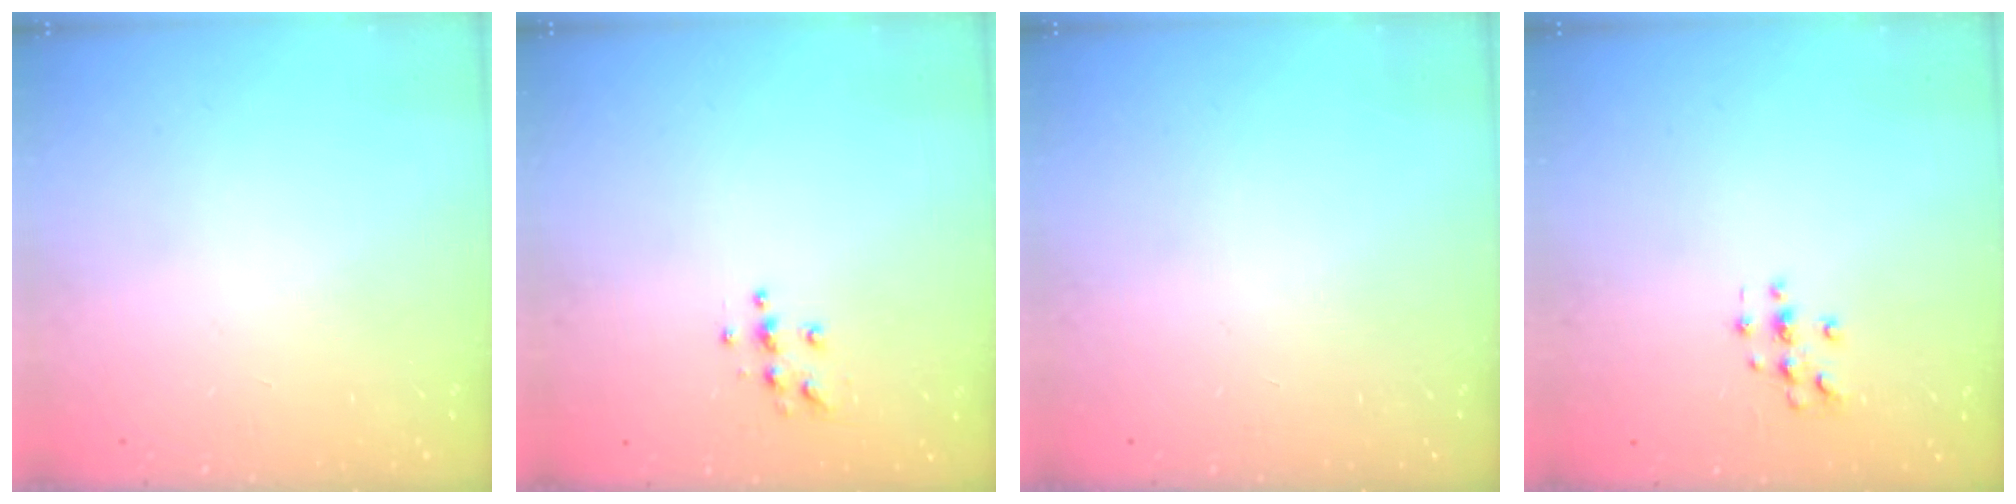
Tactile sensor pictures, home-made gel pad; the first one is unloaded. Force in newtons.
{"total": 4.9, "press": 4.9, "slide": 0.2}
{"total": 0.0}
{"total": 3.2, "press": 3.2, "slide": 0.3}